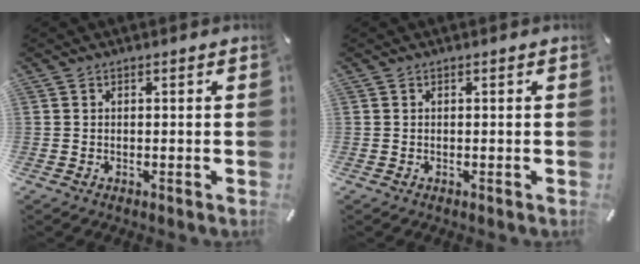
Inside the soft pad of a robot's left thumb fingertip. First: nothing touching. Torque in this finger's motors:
{"motor_torque": [-0.01, 0.00, -0.02, 0.02, 0.00]}